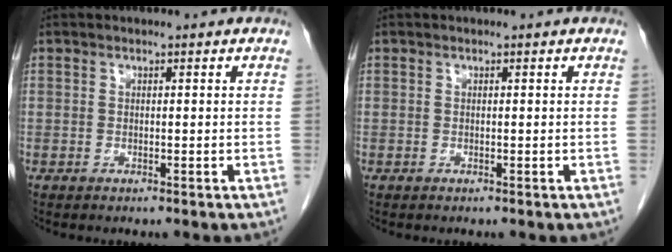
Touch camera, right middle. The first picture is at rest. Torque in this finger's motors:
{"motor_torque": [0.00, 0.00, -0.01, -0.01]}